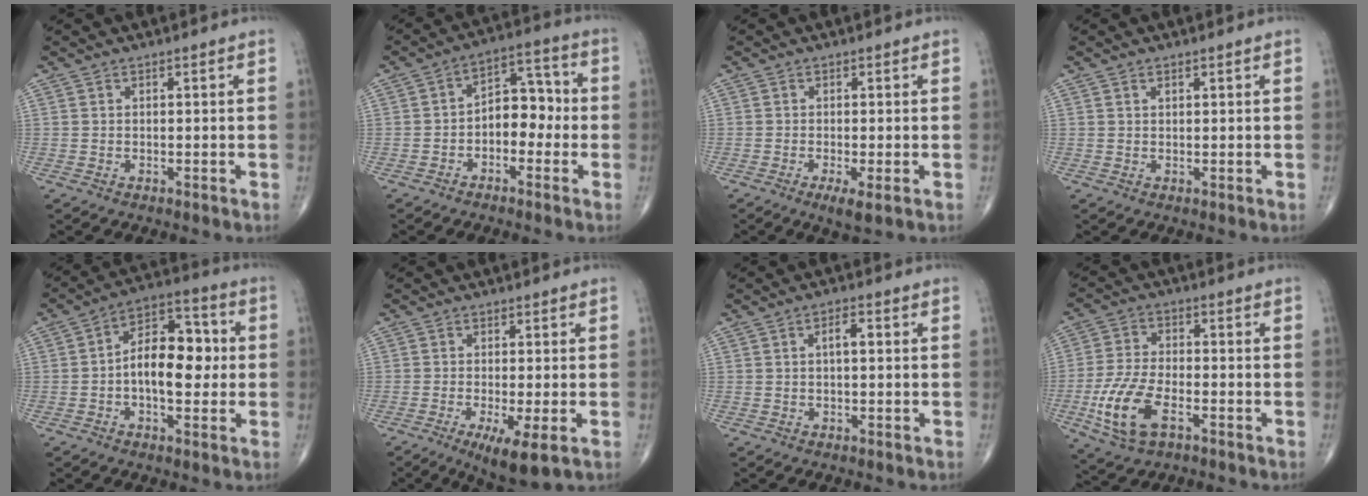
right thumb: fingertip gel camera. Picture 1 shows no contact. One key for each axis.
{"total": 8.2, "fx": -1.6, "fy": 5.4, "fz": 6.0, "tx": -0.059, "ty": 0.040, "tz": -0.040}
{"total": 3.1, "fx": -1.3, "fy": 0.6, "fz": 2.8, "tx": -0.054, "ty": -0.010, "tz": -0.024}
{"total": 0.9, "fx": 0.7, "fy": 0.3, "fz": 0.6, "tx": -0.011, "ty": -0.002, "tz": 0.014}
{"total": 12.8, "fx": -0.4, "fy": 7.0, "fz": 10.7, "tx": -0.150, "ty": 0.032, "tz": -0.016}
{"total": 7.2, "fx": -2.8, "fy": 1.5, "fz": 6.5, "tx": -0.112, "ty": -0.020, "tz": -0.045}
{"total": 2.7, "fx": 0.4, "fy": 1.0, "fz": 2.5, "tx": -0.041, "ty": 0.008, "tz": 0.004}
{"total": 11.5, "fx": -4.4, "fy": 5.6, "fz": 9.1, "tx": -0.197, "ty": 0.010, "tz": -0.081}